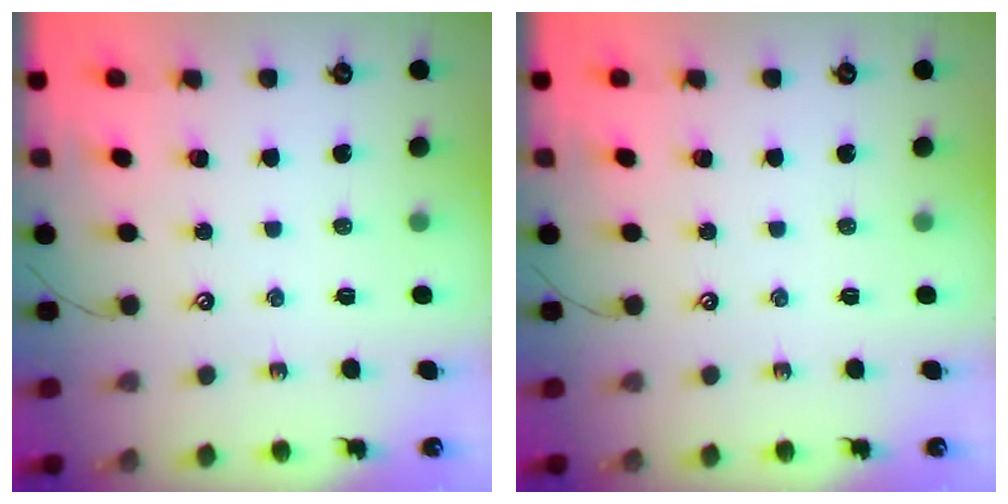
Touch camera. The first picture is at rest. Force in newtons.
{"total": 0.0}